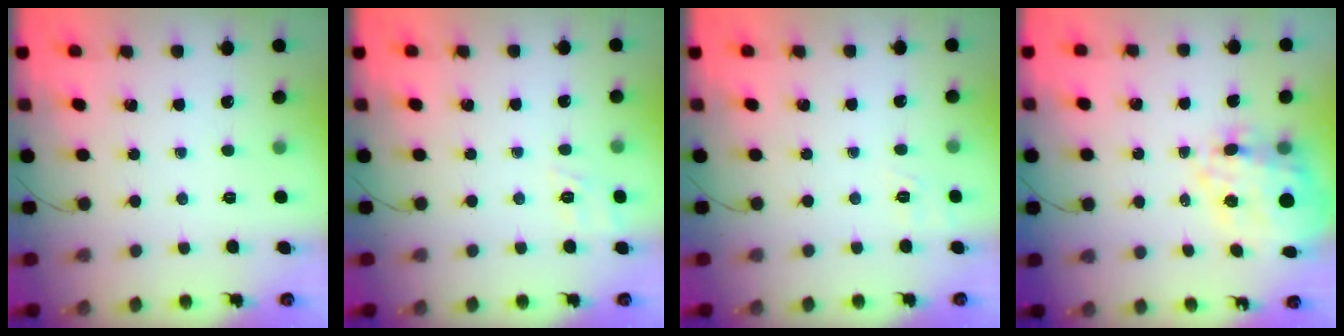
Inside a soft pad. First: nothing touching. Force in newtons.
{"total": 2.7, "press": 2.0, "slide": 1.8}
{"total": 1.8, "press": 0.2, "slide": 1.8}
{"total": 16.2, "press": 15.7, "slide": 4.0}